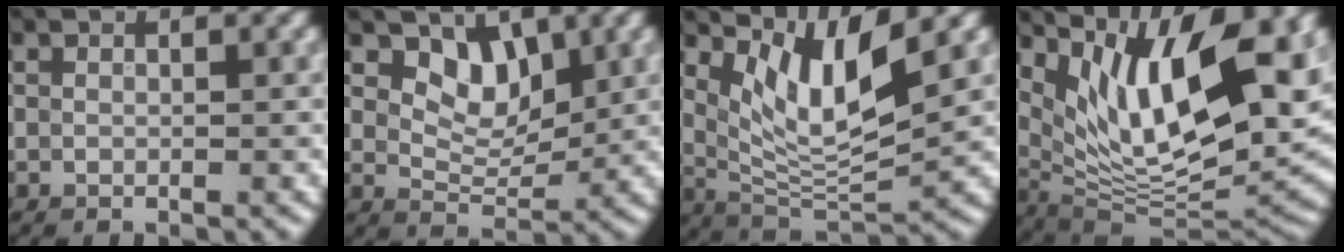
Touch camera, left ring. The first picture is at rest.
{"total": 3.9, "force": [2.2, 2.3, 2.2], "torque": [-0.038, -0.013, 0.034]}
{"total": 6.5, "force": [3.1, 2.1, 5.3], "torque": [-0.103, -0.015, 0.061]}
{"total": 14.3, "force": [5.5, 4.8, 12.2], "torque": [-0.193, -0.008, 0.100]}